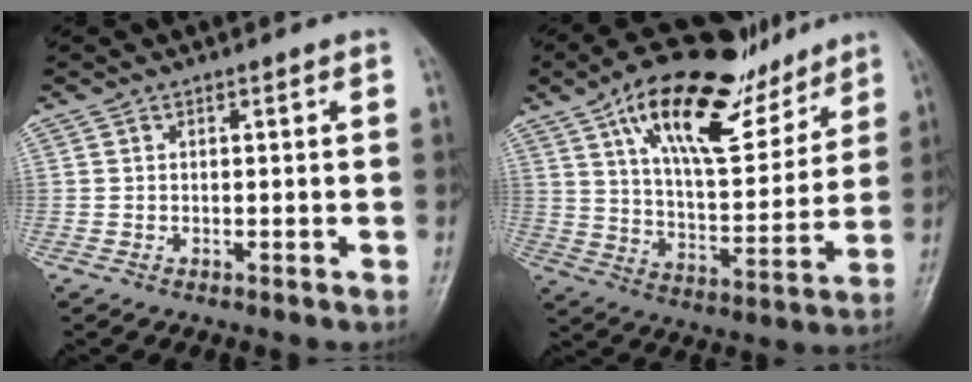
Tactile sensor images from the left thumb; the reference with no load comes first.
{"total": 21.7, "force": [13.7, 8.8, 14.3], "torque": [-0.191, -0.050, 0.232]}